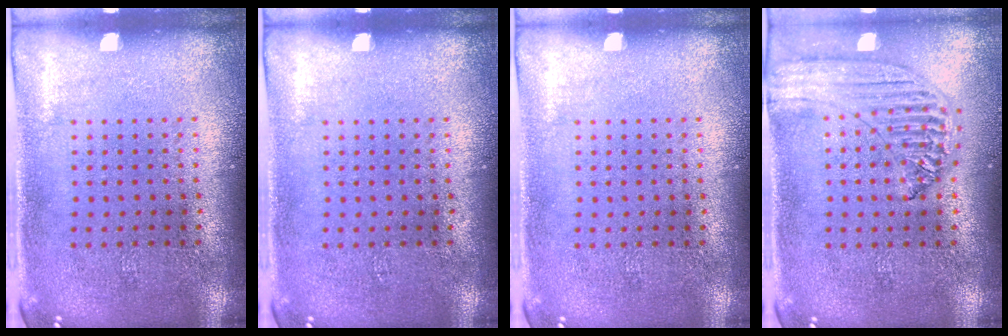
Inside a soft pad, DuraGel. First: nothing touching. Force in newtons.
{"total": 0.0}
{"total": 0.0}
{"total": 1.3, "press": 1.3, "slide": 0.1}